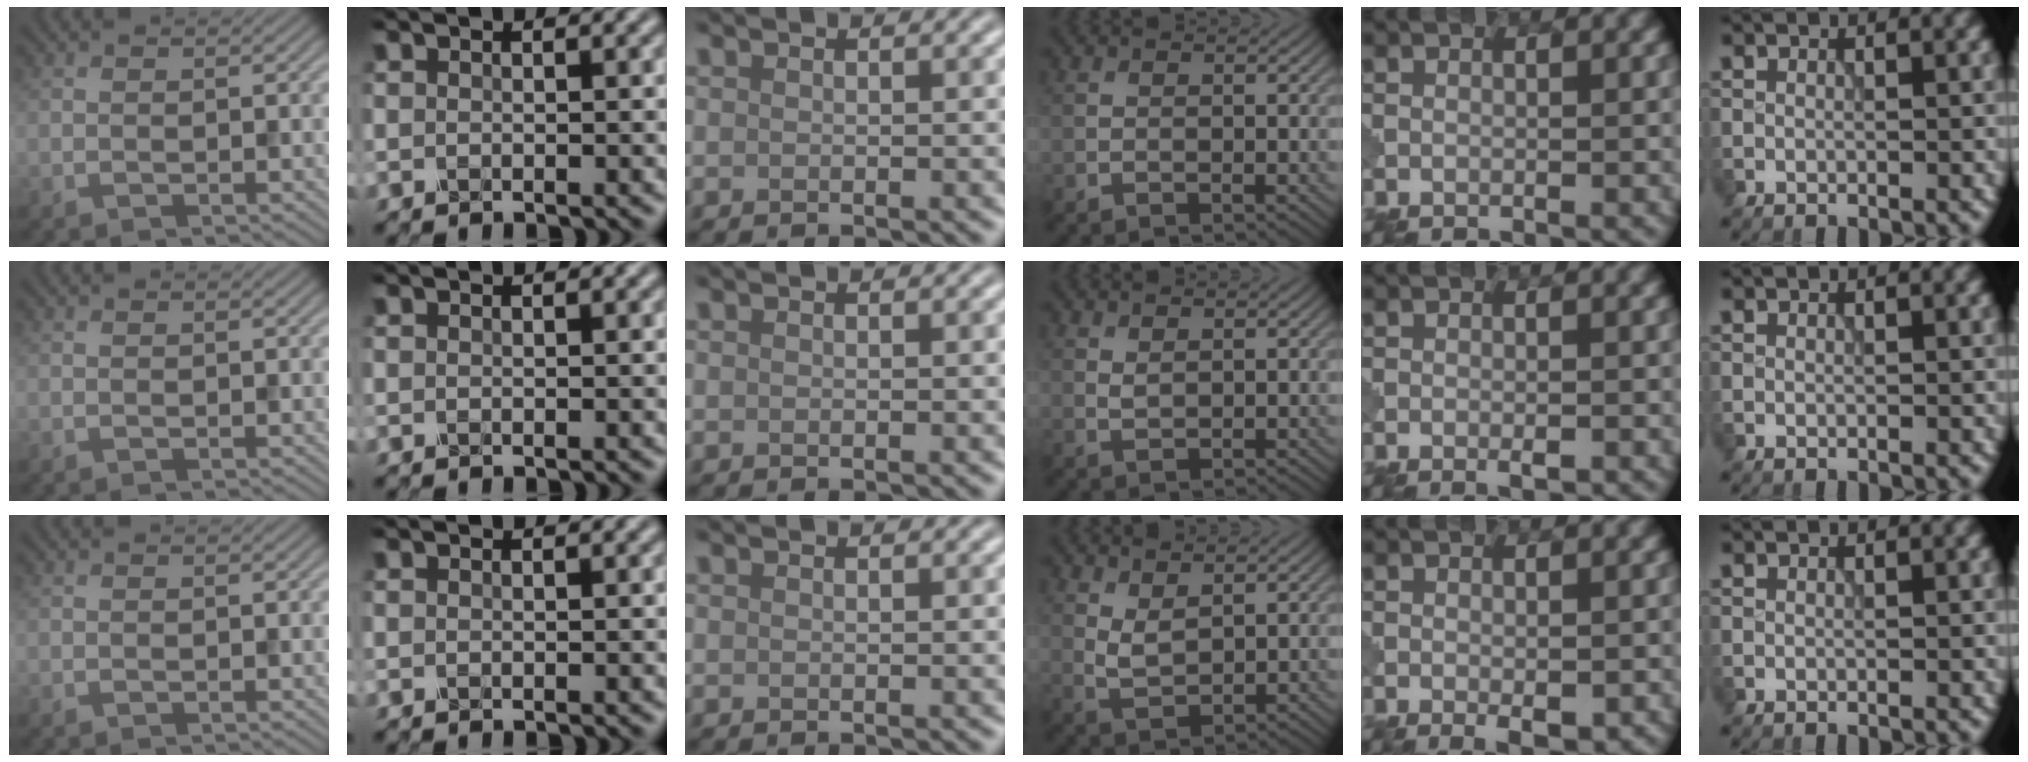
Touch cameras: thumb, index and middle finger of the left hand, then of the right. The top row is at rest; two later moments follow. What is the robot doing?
{"motion": "wrap", "object": "tissue paper"}